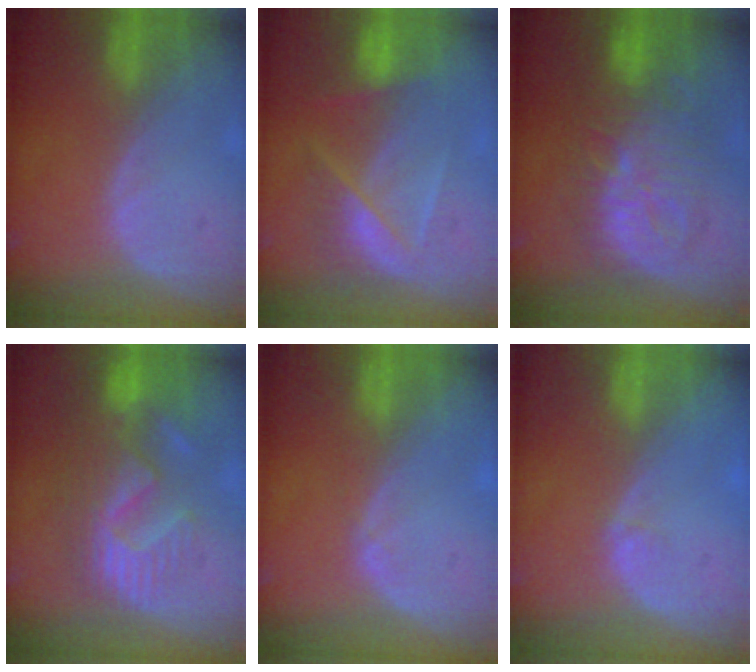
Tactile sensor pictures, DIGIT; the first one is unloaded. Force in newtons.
{"total": 7.3, "press": 6.5, "slide": 3.4}
{"total": 10.3, "press": 10.3, "slide": 0.4}
{"total": 11.1, "press": 9.8, "slide": 5.2}
{"total": 0.7, "press": 0.6, "slide": 0.2}
{"total": 0.5, "press": 0.5, "slide": 0.2}